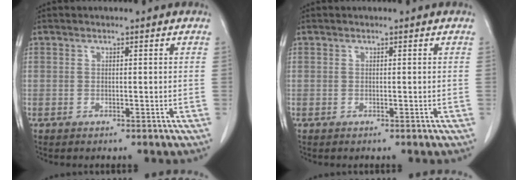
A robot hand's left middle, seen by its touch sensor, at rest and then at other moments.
{"total": 0.0}